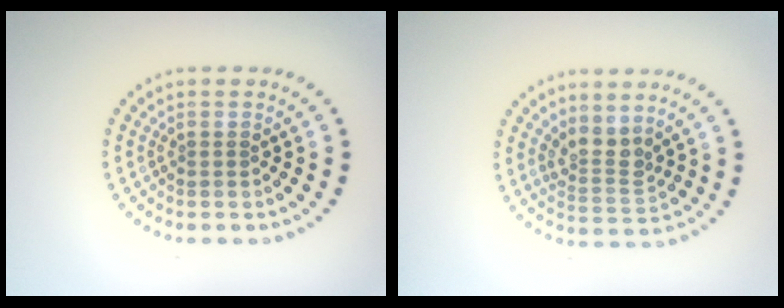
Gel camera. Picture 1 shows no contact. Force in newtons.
{"total": 2.6, "press": 2.0, "slide": 1.7}